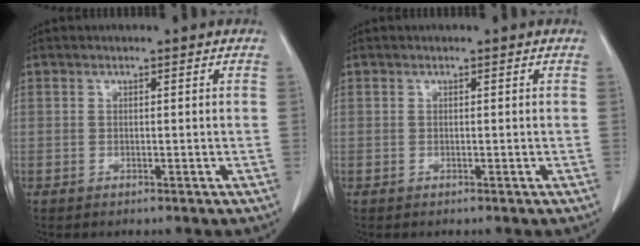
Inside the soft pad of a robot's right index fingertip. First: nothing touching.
{"total": 0.0}